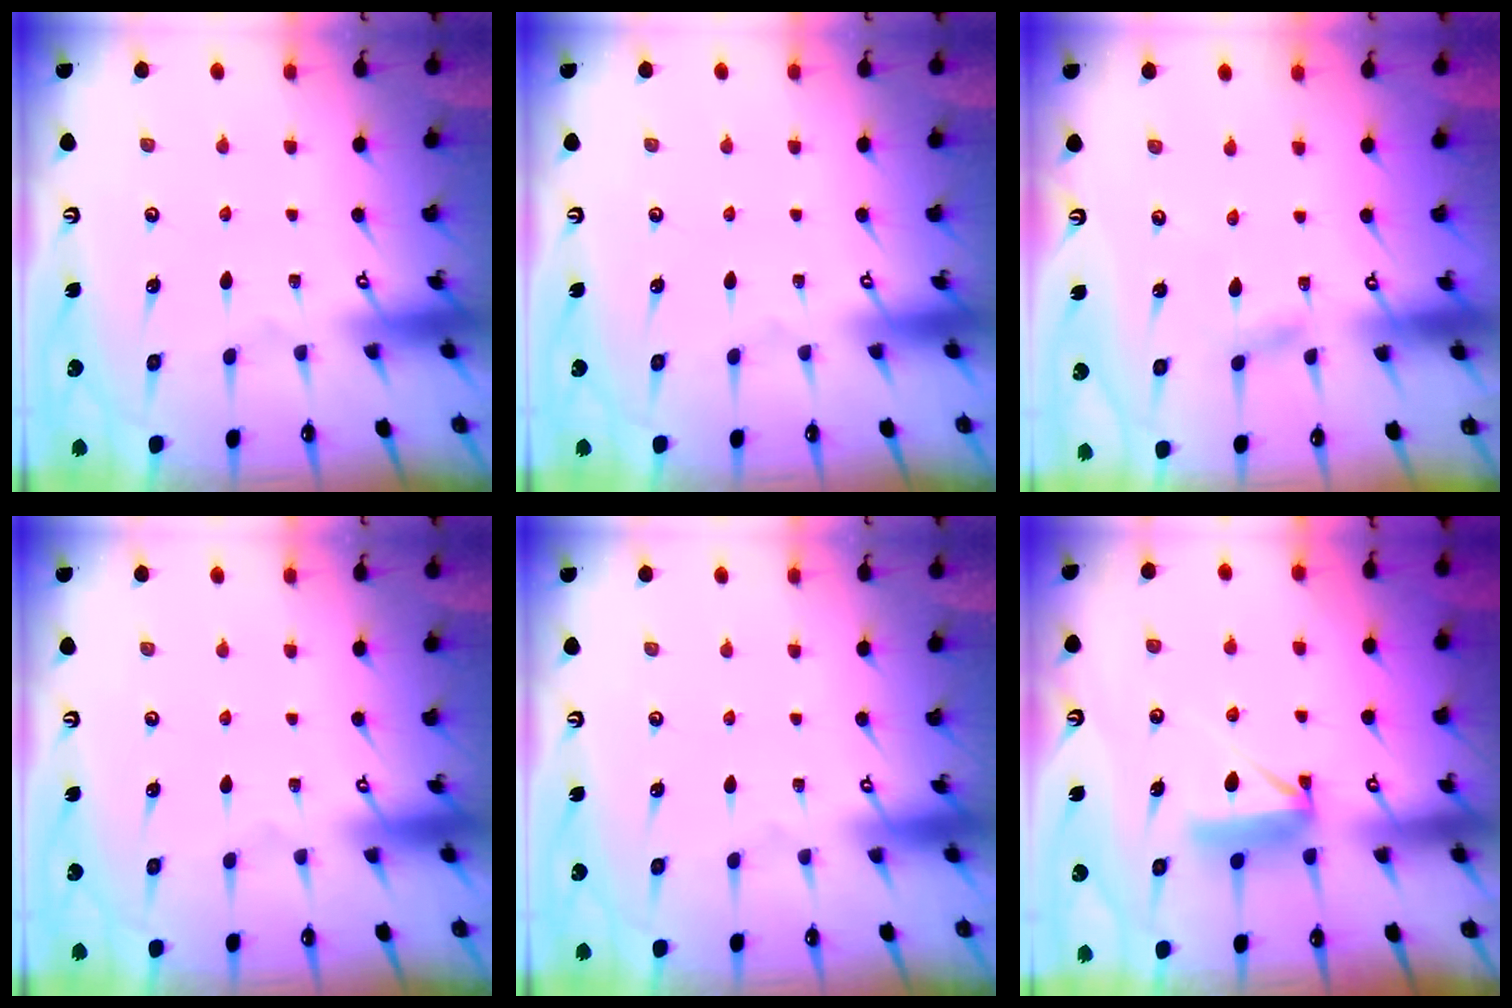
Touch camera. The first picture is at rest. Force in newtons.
{"total": 0.0}
{"total": 2.3, "press": 2.3, "slide": 0.2}
{"total": 0.0}
{"total": 0.0}
{"total": 7.7, "press": 7.6, "slide": 0.4}